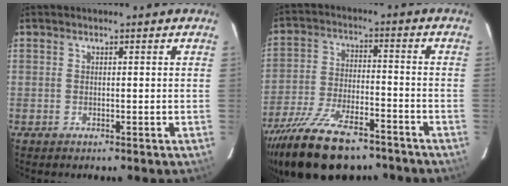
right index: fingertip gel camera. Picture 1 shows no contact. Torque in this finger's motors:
{"motor_torque": [1.30, -0.83, 0.91, 0.21]}